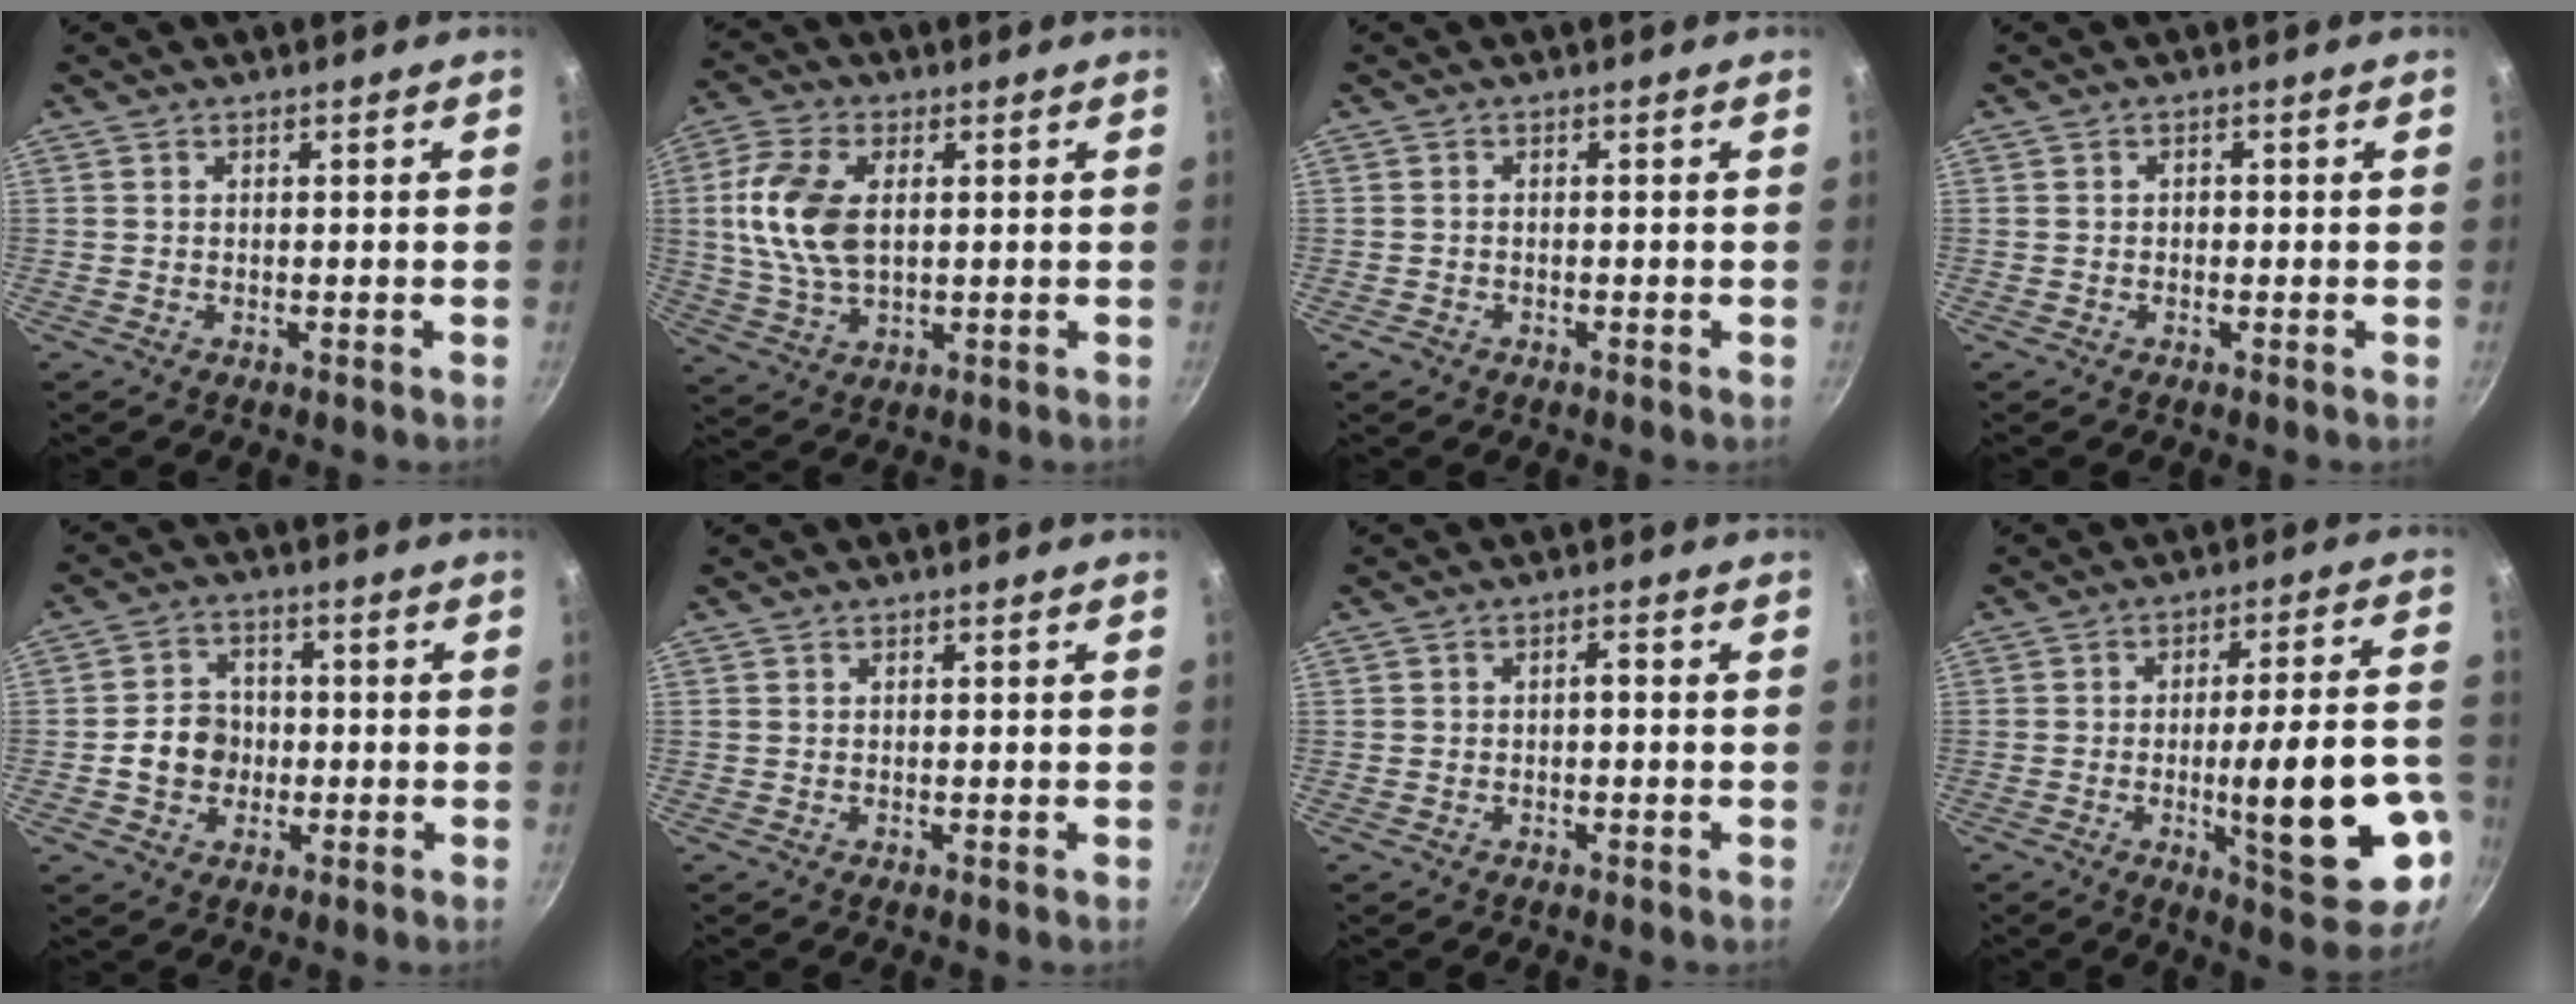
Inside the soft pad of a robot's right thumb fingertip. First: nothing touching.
{"total": 12.2, "force": [1.7, 7.0, 9.8], "torque": [-0.192, 0.003, 0.031]}
{"total": 1.2, "force": [-0.8, 0.8, 0.5], "torque": [-0.016, 0.005, -0.013]}
{"total": 0.8, "force": [-0.2, 0.6, 0.3], "torque": [-0.003, 0.003, -0.004]}
{"total": 7.3, "force": [-1.1, 6.3, 3.5], "torque": [-0.029, 0.016, -0.026]}
{"total": 0.0}
{"total": 3.6, "force": [-1.7, 1.6, 2.8], "torque": [-0.044, 0.034, -0.025]}
{"total": 18.5, "force": [-4.9, 4.7, 17.2], "torque": [-0.229, 0.020, -0.059]}